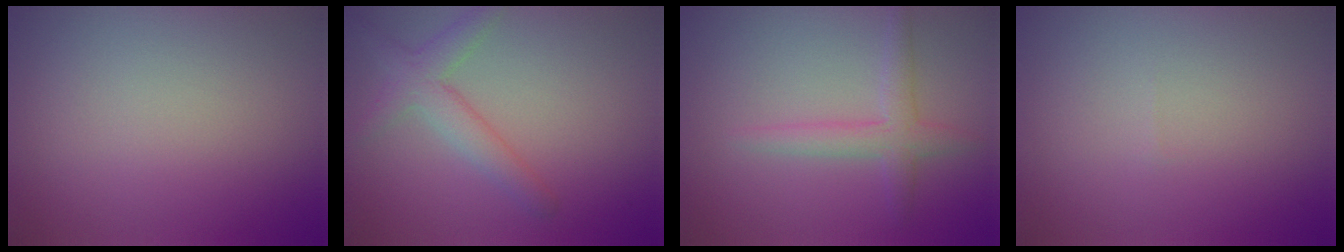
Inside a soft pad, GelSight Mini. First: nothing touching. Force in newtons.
{"total": 3.0, "press": 3.0, "slide": 0.2}
{"total": 2.3, "press": 2.3, "slide": 0.1}
{"total": 0.0}